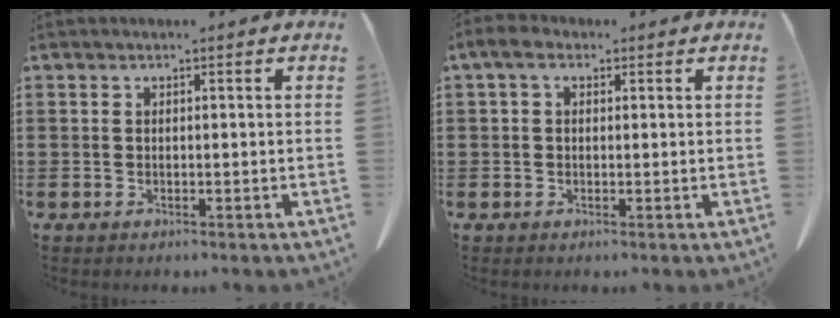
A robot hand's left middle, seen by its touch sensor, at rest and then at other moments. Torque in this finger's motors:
{"motor_torque": [0.34, 0.12, 0.20, 0.07]}